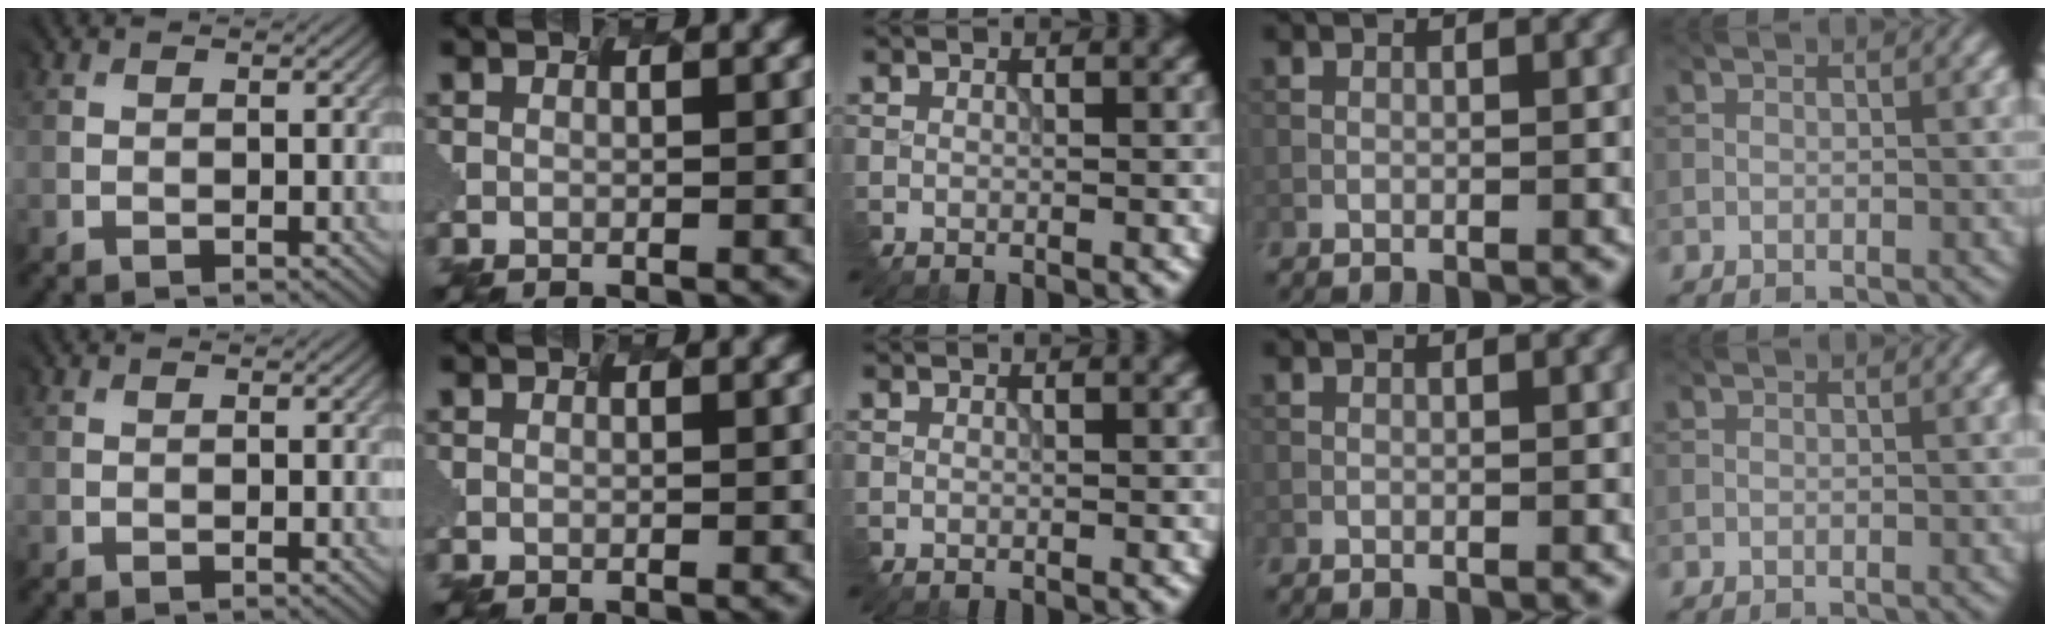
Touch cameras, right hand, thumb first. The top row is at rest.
{}